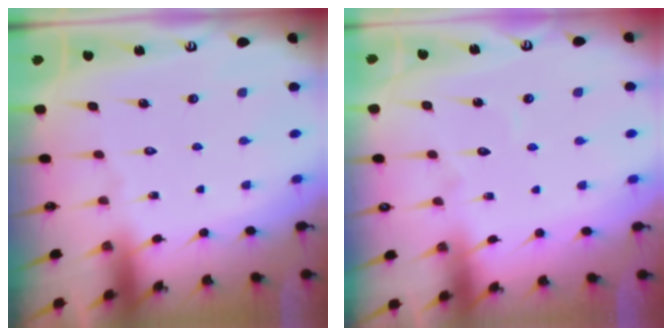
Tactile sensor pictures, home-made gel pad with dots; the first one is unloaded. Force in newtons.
{"total": 3.2, "press": 3.2, "slide": 0.2}